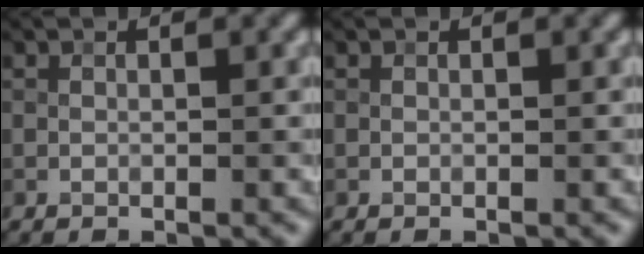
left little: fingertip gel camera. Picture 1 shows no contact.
{"total": 0.0}